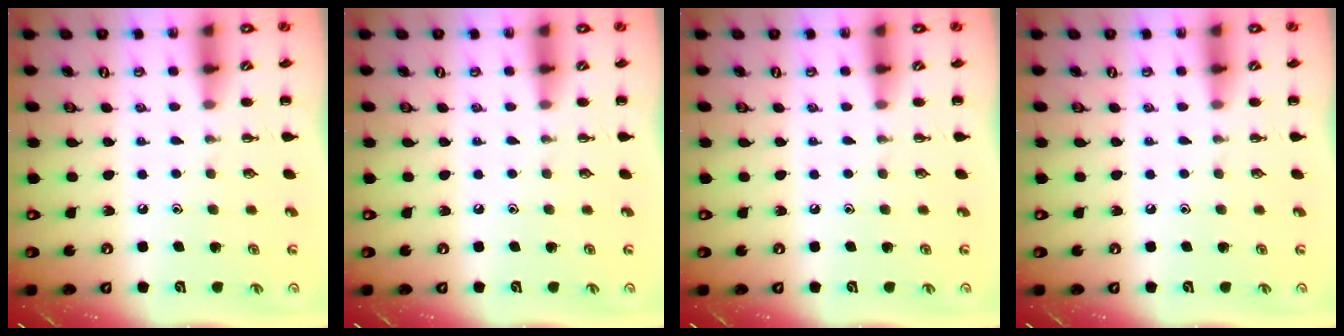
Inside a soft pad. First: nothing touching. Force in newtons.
{"total": 0.0}
{"total": 0.0}
{"total": 0.0}